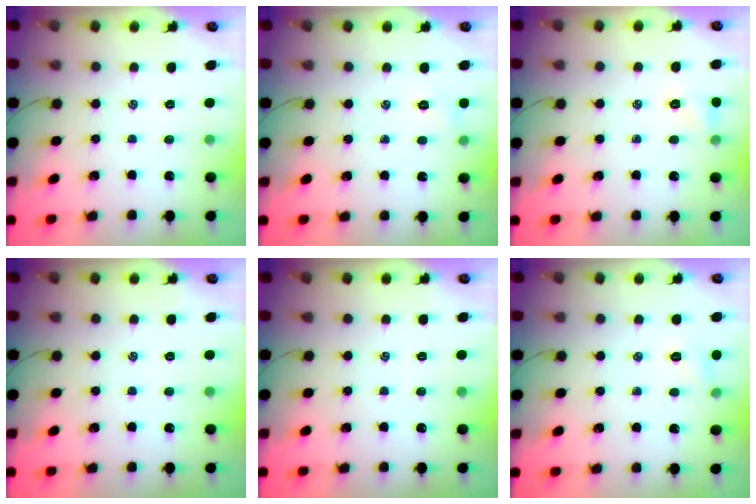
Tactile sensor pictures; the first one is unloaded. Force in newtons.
{"total": 4.8, "press": 4.6, "slide": 1.0}
{"total": 5.3, "press": 5.1, "slide": 1.4}
{"total": 0.0}
{"total": 0.0}
{"total": 4.6, "press": 4.3, "slide": 1.4}